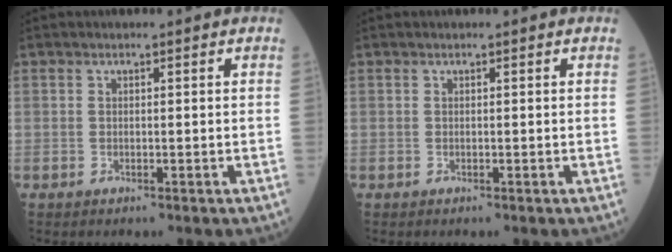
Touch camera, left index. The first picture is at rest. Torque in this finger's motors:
{"motor_torque": [-0.02, 0.02, 0.00, -0.01]}